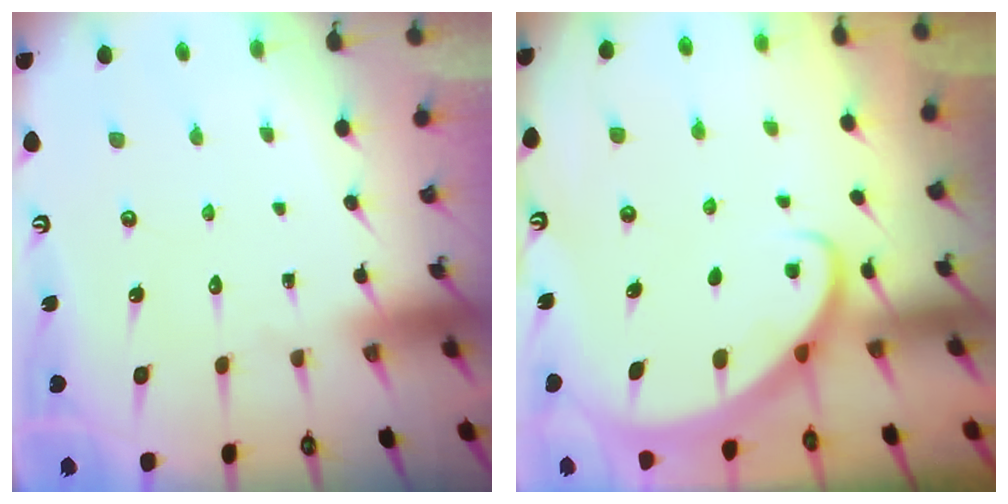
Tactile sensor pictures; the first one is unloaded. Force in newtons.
{"total": 2.9, "press": 2.9, "slide": 0.2}